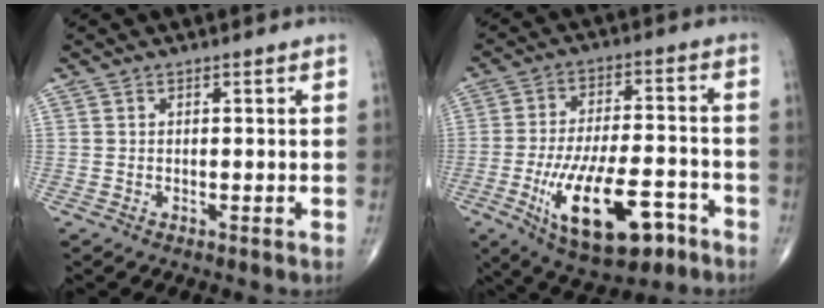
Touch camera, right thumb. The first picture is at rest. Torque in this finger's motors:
{"motor_torque": [1.78, 1.96, 0.98, 0.54, 0.53]}